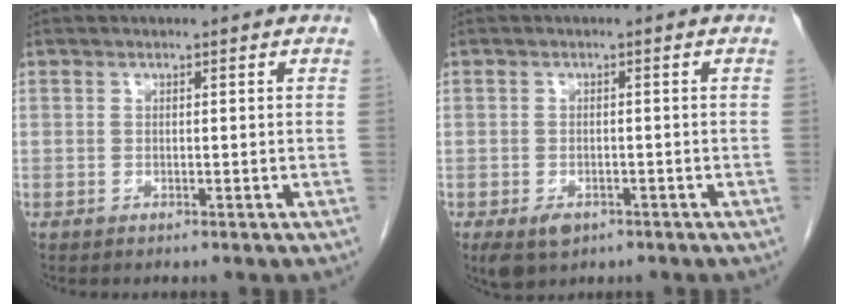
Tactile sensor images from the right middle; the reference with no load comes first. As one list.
[{"total": 4.3, "force": [-2.5, 2.6, 2.4], "torque": [-0.046, -0.007, -0.032]}]